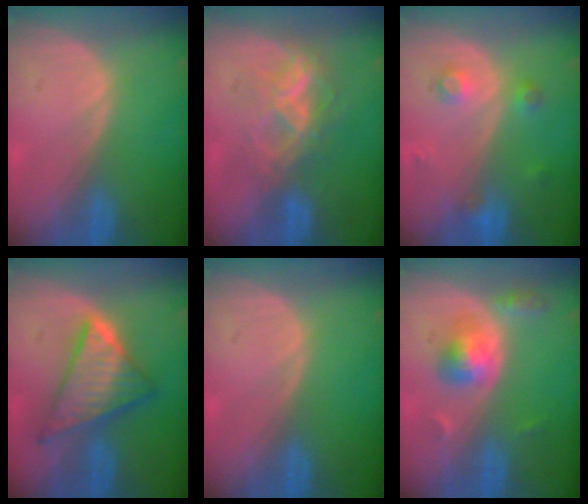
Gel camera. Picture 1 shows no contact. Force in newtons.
{"total": 7.1, "press": 6.2, "slide": 3.6}
{"total": 3.7, "press": 3.2, "slide": 1.8}
{"total": 9.2, "press": 9.1, "slide": 0.6}
{"total": 0.0}
{"total": 5.1, "press": 4.8, "slide": 1.6}